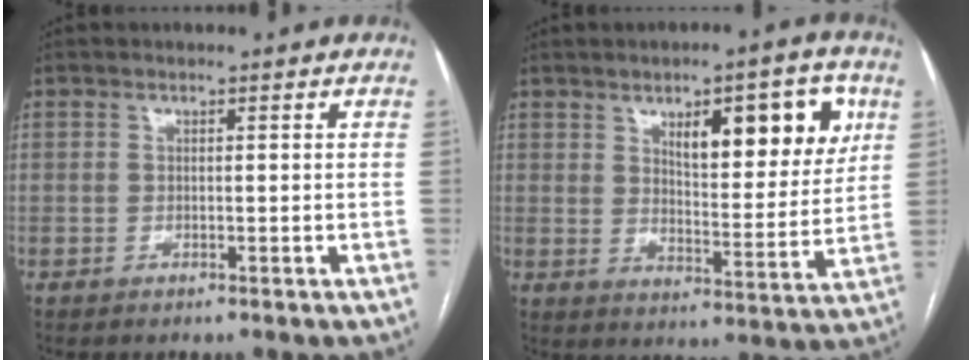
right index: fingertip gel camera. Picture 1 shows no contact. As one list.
[{"total": 13.6, "force": [5.9, 4.2, 11.5], "torque": [-0.153, 0.004, 0.090]}]